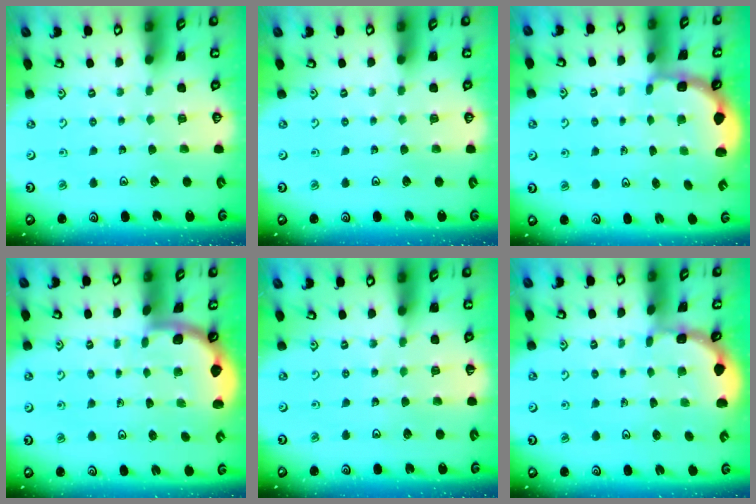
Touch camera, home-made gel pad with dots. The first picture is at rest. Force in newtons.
{"total": 0.0}
{"total": 2.5, "press": 1.9, "slide": 1.6}
{"total": 1.8, "press": 1.7, "slide": 0.0}
{"total": 3.4, "press": 3.4, "slide": 0.5}
{"total": 1.6, "press": 1.6, "slide": 0.1}